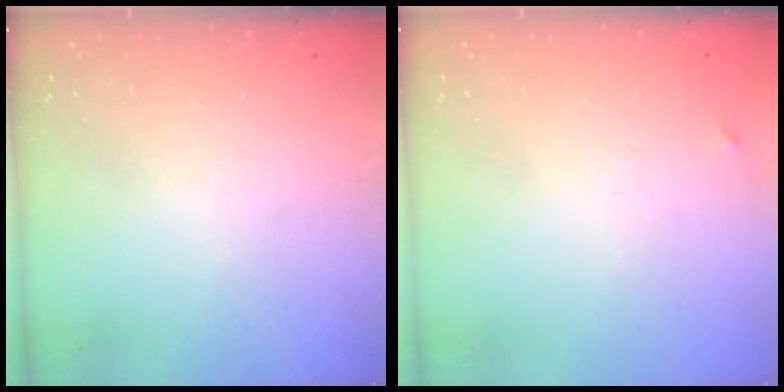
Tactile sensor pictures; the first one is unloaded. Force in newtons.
{"total": 3.3, "press": 3.3, "slide": 0.4}